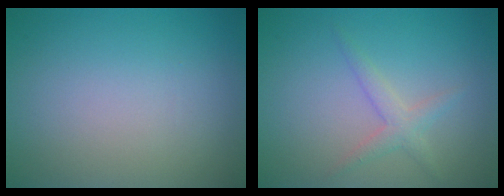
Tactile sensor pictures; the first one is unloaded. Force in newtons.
{"total": 1.8, "press": 1.8, "slide": 0.1}